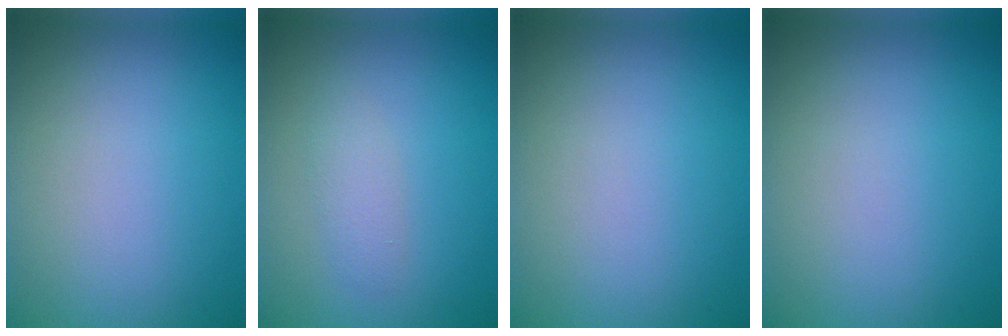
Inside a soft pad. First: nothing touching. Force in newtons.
{"total": 1.5, "press": 1.5, "slide": 0.1}
{"total": 0.0}
{"total": 0.0}